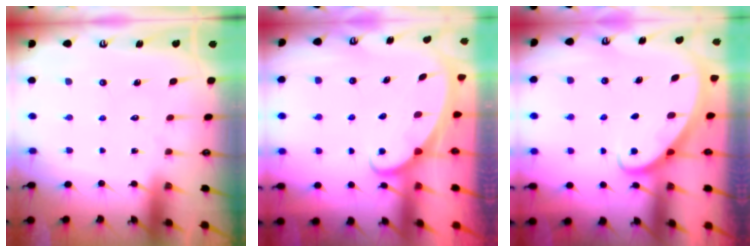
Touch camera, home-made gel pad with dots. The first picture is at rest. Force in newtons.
{"total": 1.9, "press": 1.9, "slide": 0.1}
{"total": 2.7, "press": 2.7, "slide": 0.2}